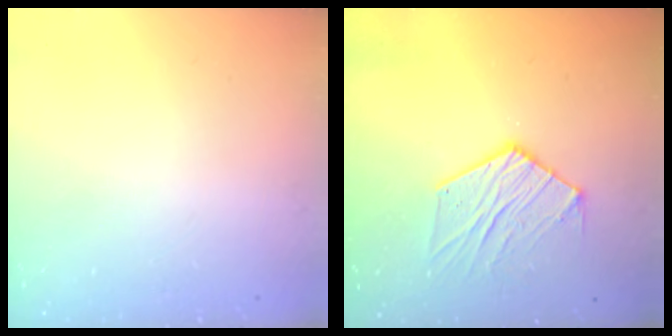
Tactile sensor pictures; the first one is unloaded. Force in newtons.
{"total": 10.7, "press": 10.7, "slide": 0.5}